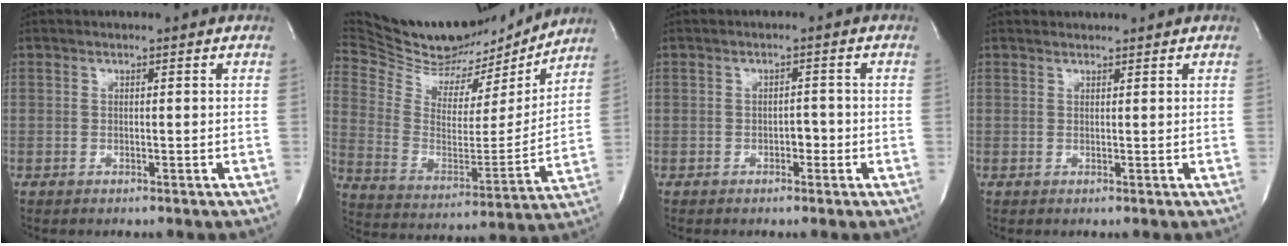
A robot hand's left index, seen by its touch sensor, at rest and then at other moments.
{"total": 25.9, "force": [23.1, 7.3, 9.0], "torque": [-0.176, -0.013, 0.354]}
{"total": 1.5, "force": [-0.6, 0.9, 1.0], "torque": [-0.014, 0.005, -0.011]}
{"total": 1.2, "force": [1.2, 0.1, 0.0], "torque": [-0.006, 0.010, 0.022]}